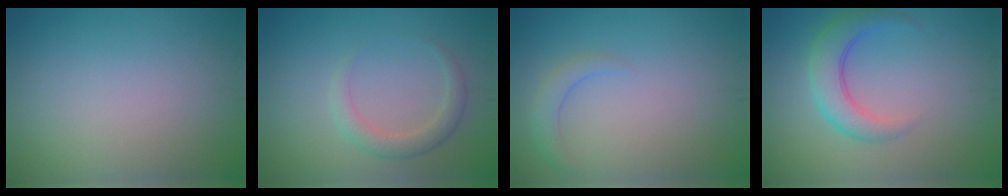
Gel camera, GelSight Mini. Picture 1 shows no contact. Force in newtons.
{"total": 2.1, "press": 2.1, "slide": 0.1}
{"total": 1.6, "press": 1.6, "slide": 0.2}
{"total": 4.0, "press": 4.0, "slide": 0.1}